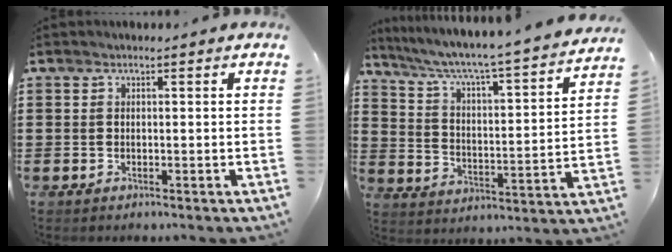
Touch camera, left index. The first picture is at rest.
{"total": 4.5, "force": [3.9, -0.4, 2.3], "torque": [-0.065, -0.046, 0.053]}